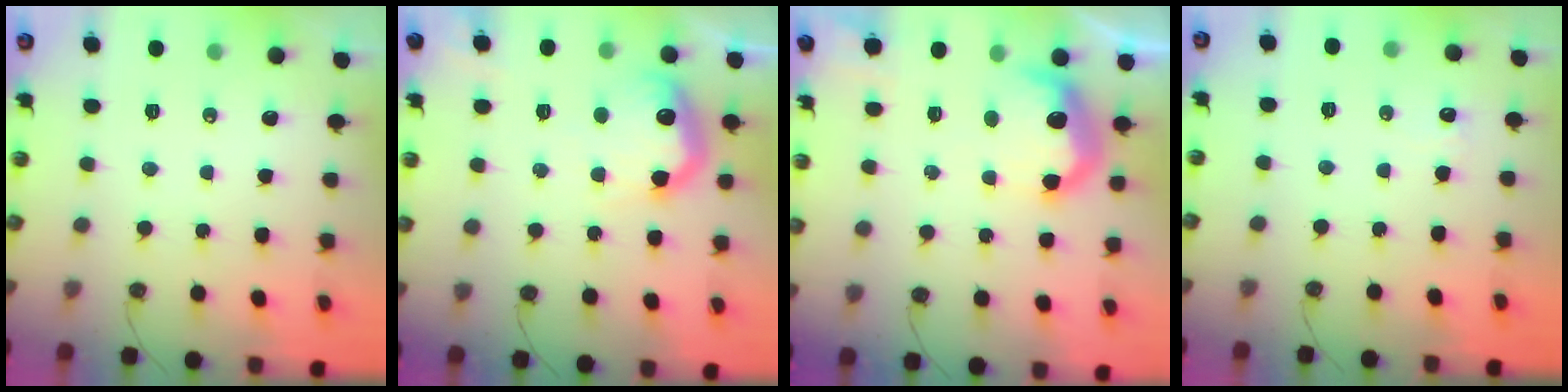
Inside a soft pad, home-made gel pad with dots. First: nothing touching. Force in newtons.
{"total": 15.2, "press": 15.2, "slide": 0.9}
{"total": 12.2, "press": 12.2, "slide": 0.9}
{"total": 5.0, "press": 4.8, "slide": 1.2}